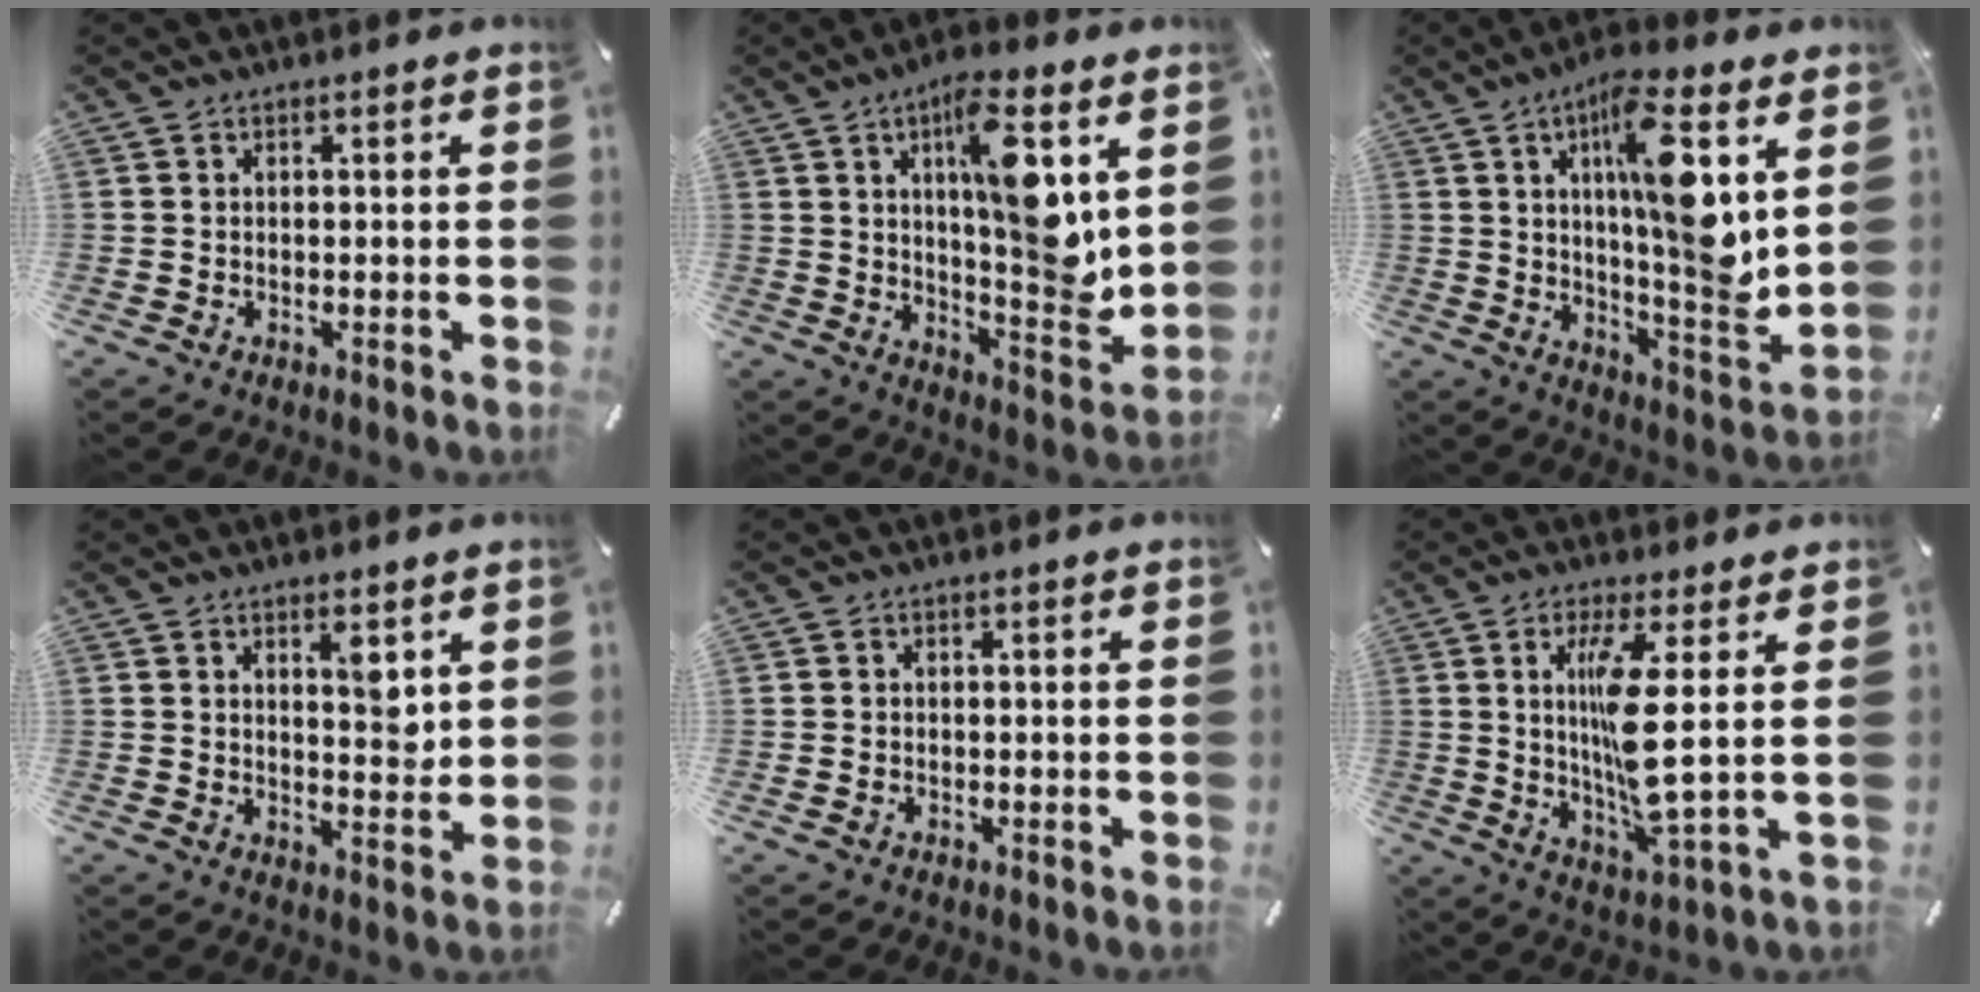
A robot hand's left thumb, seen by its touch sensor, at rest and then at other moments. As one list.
[{"total": 16.4, "force": [6.0, 4.3, 14.6], "torque": [-0.217, -0.040, 0.088]}, {"total": 17.8, "force": [6.2, 3.5, 16.3], "torque": [-0.259, -0.036, 0.088]}, {"total": 5.6, "force": [3.3, 2.2, 4.0], "torque": [-0.040, -0.031, 0.047]}, {"total": 0.7, "force": [-0.2, 0.5, 0.3], "torque": [-0.006, 0.002, -0.005]}, {"total": 13.0, "force": [2.3, 1.7, 12.6], "torque": [-0.255, -0.027, 0.027]}]